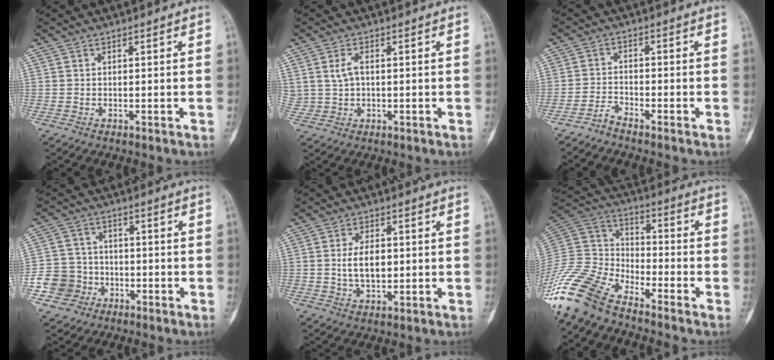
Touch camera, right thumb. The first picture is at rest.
{"total": 3.5, "force": [0.8, 2.3, 2.5], "torque": [-0.046, 0.000, 0.019]}
{"total": 2.4, "force": [-2.4, 0.0, 0.3], "torque": [-0.008, 0.004, -0.053]}
{"total": 8.7, "force": [-3.5, 7.8, 1.5], "torque": [-0.005, 0.024, -0.062]}
{"total": 6.4, "force": [0.3, 3.8, 5.1], "torque": [-0.083, -0.003, 0.008]}
{"total": 15.9, "force": [-12.8, 6.5, 6.8], "torque": [-0.134, 0.068, -0.258]}